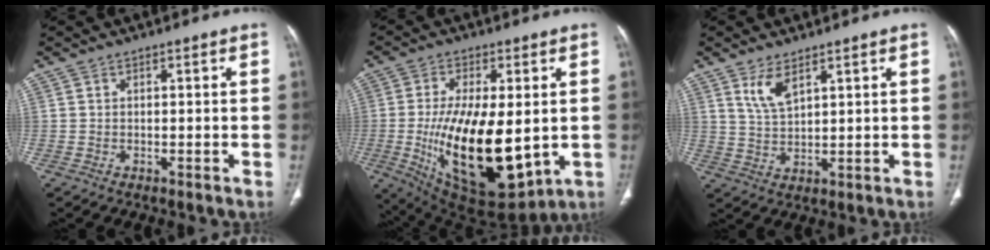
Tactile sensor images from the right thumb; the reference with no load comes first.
{"total": 21.9, "force": [-2.1, 9.7, 19.5], "torque": [-0.339, -0.028, -0.009]}
{"total": 2.4, "force": [1.4, 0.5, 1.9], "torque": [-0.048, -0.008, 0.035]}